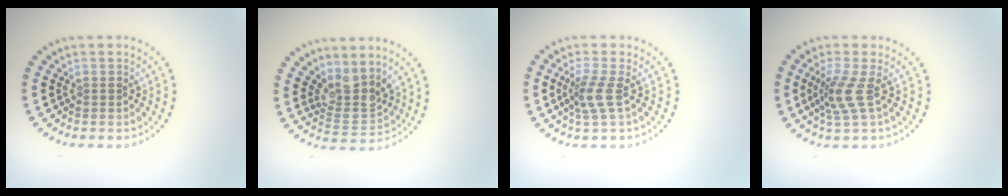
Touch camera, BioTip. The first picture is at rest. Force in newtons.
{"total": 3.4, "press": 2.5, "slide": 2.3}
{"total": 2.4, "press": 1.8, "slide": 1.6}
{"total": 2.8, "press": 1.9, "slide": 2.0}